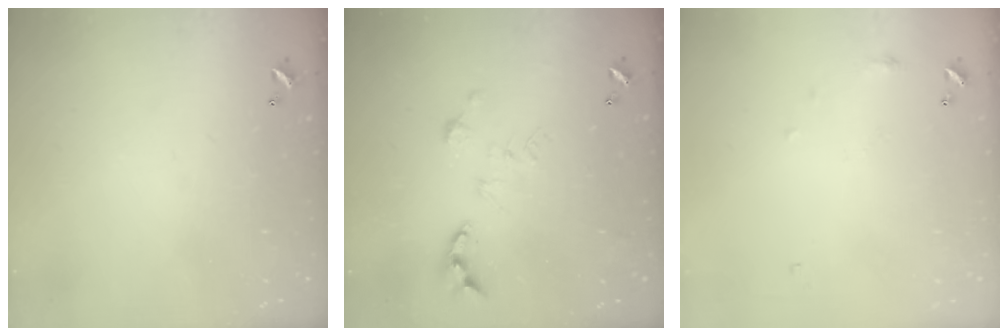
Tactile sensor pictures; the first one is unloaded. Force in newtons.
{"total": 0.0}
{"total": 6.7, "press": 6.6, "slide": 0.9}